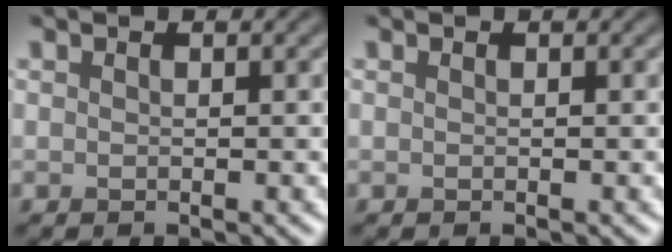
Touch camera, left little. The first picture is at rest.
{"total": 0.0}